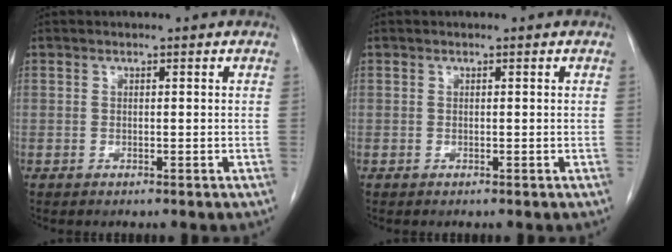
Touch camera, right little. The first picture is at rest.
{"total": 0.0}